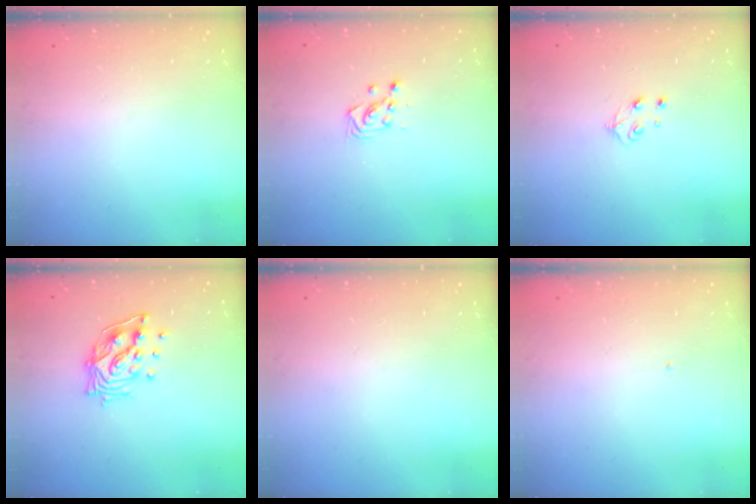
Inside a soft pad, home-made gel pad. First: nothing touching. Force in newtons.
{"total": 3.0, "press": 3.0, "slide": 0.5}
{"total": 4.5, "press": 4.5, "slide": 0.4}
{"total": 11.7, "press": 11.6, "slide": 1.4}
{"total": 0.0}
{"total": 0.0}